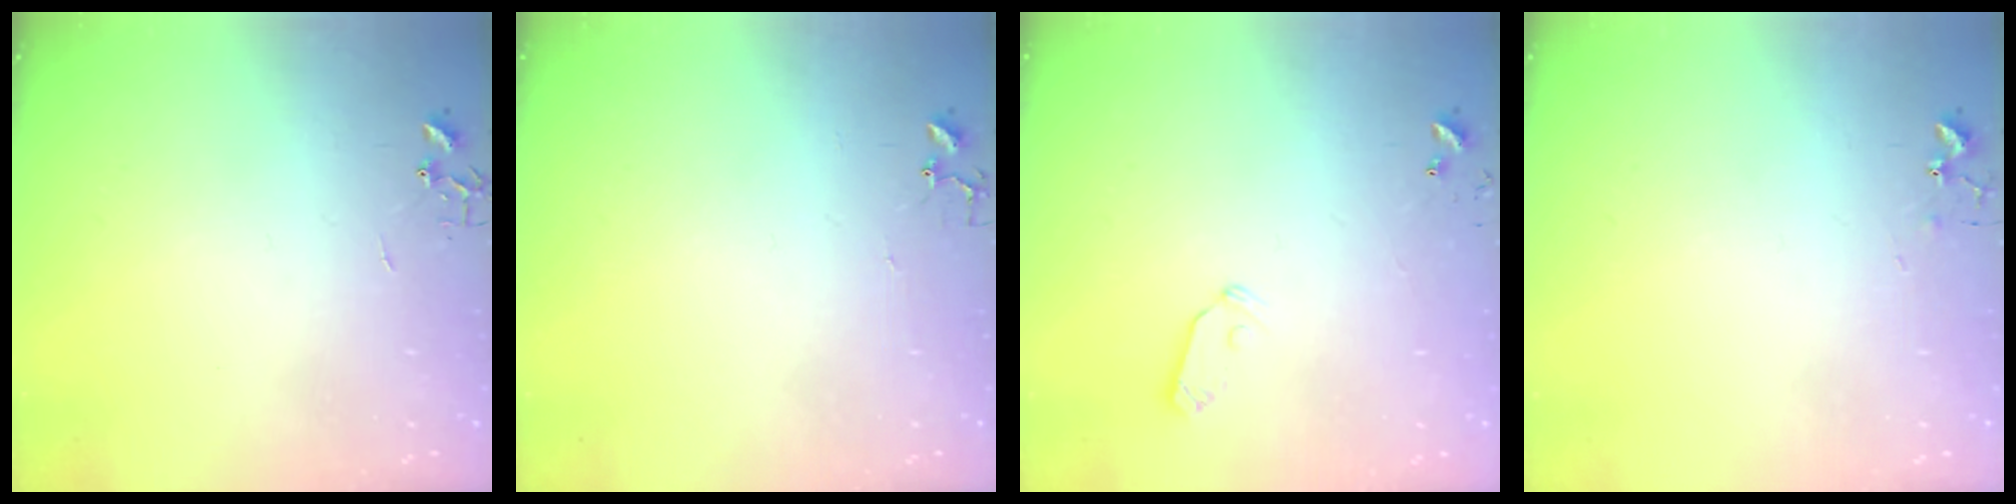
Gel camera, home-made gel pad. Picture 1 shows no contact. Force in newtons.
{"total": 4.1, "press": 4.1, "slide": 0.2}
{"total": 5.3, "press": 5.3, "slide": 0.1}
{"total": 5.6, "press": 5.5, "slide": 0.6}